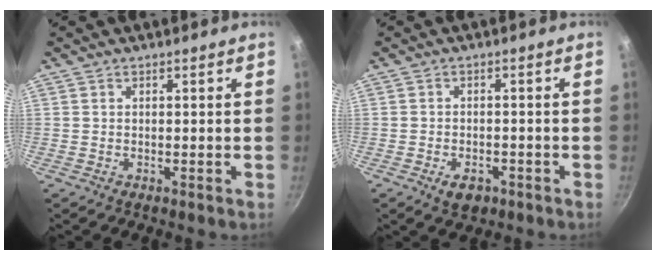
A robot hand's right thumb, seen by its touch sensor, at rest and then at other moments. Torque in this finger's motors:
{"motor_torque": [-0.24, 0.05, 0.42, -0.18, 0.20]}